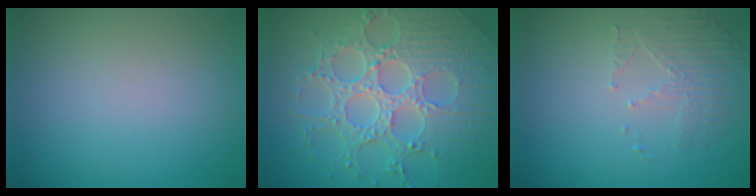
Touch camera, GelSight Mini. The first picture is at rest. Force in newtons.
{"total": 8.2, "press": 6.0, "slide": 5.5}
{"total": 1.8, "press": 1.1, "slide": 1.4}